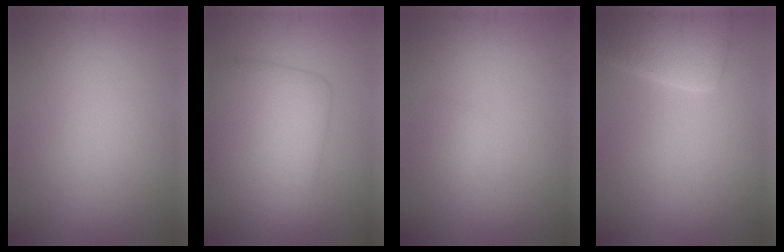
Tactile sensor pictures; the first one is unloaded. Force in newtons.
{"total": 7.6, "press": 7.5, "slide": 0.2}
{"total": 0.8, "press": 0.8, "slide": 0.0}
{"total": 5.0, "press": 4.9, "slide": 0.4}